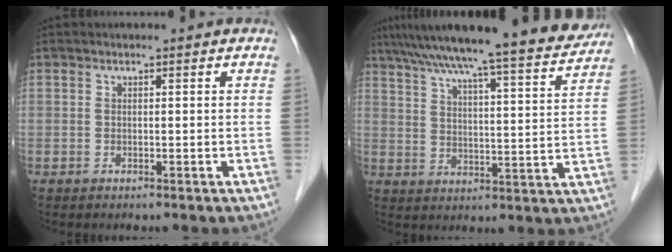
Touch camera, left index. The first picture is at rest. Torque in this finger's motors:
{"motor_torque": [1.08, -1.06, 0.50, 0.15]}